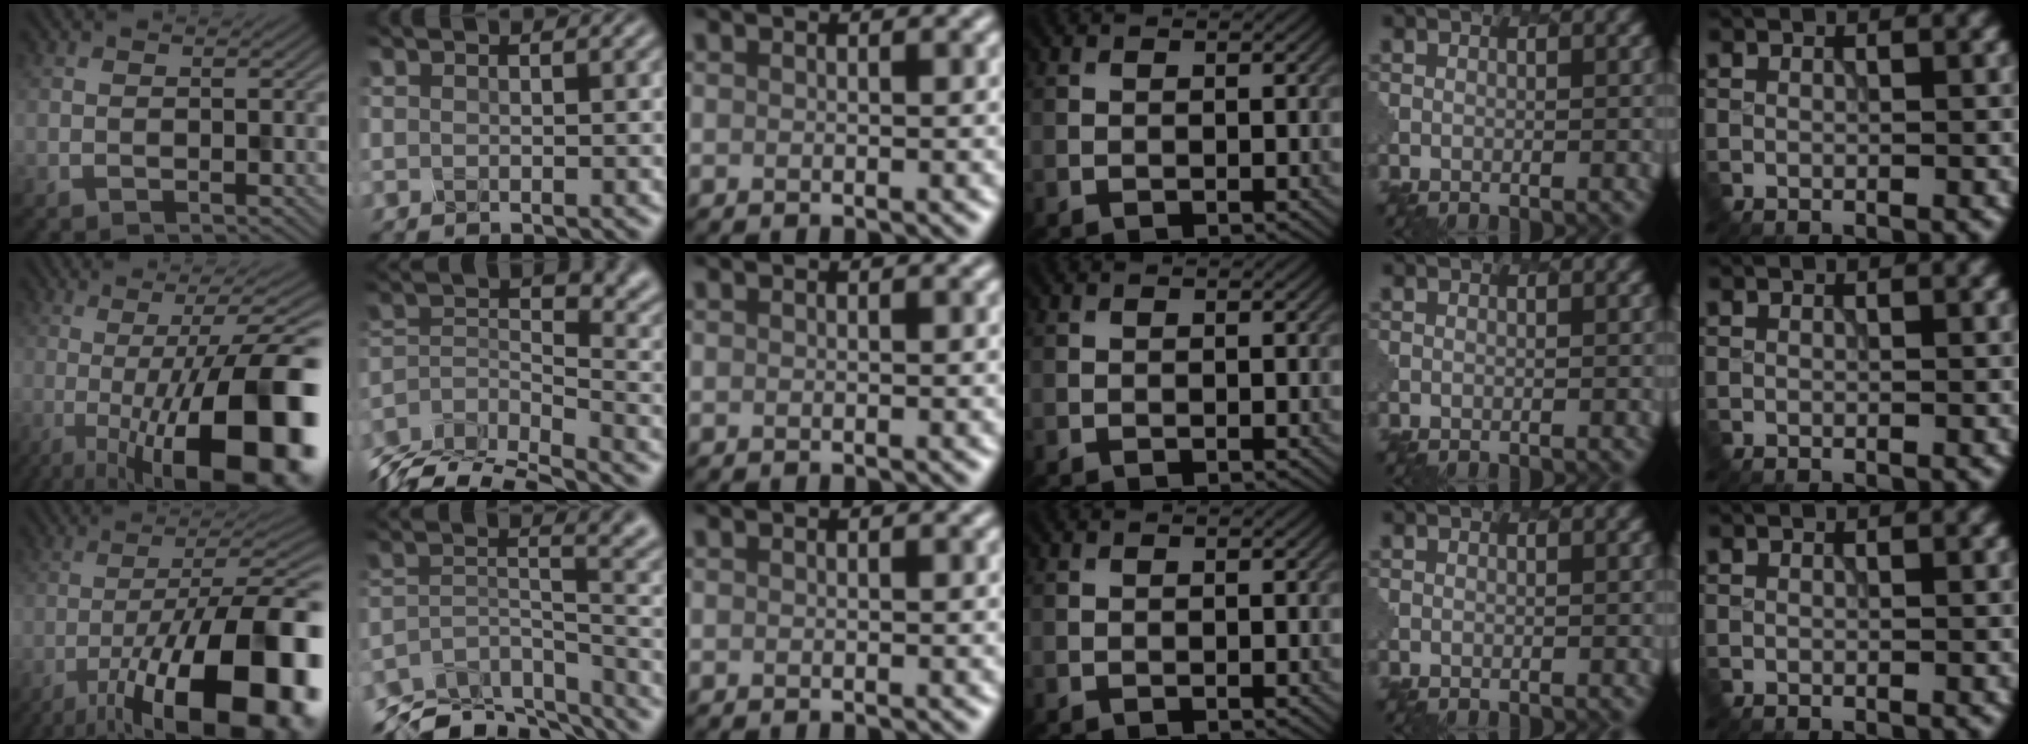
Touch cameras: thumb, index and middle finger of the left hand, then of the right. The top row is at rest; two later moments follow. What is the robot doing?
{"motion": "dispense", "object": "syringe"}